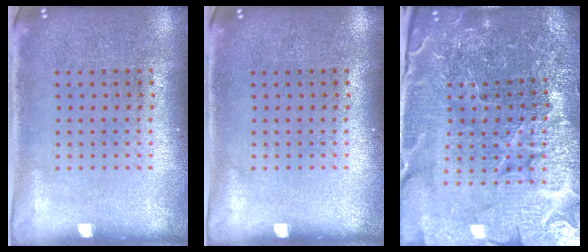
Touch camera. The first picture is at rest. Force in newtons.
{"total": 0.0}
{"total": 5.6, "press": 5.2, "slide": 2.1}